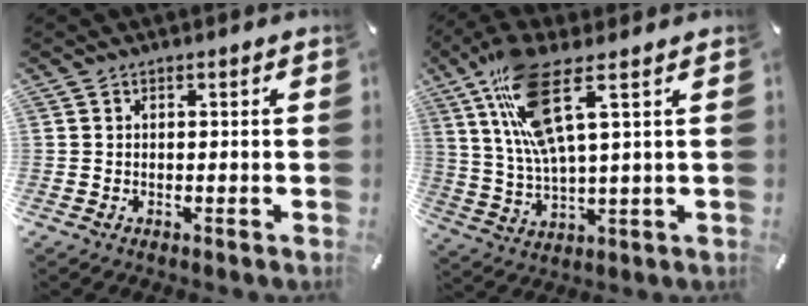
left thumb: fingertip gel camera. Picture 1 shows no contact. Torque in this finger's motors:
{"motor_torque": [2.08, 2.21, 0.56, -0.27, 0.26]}